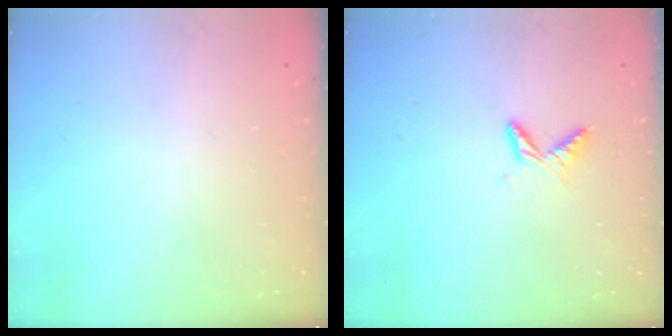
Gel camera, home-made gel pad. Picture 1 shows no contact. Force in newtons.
{"total": 6.2, "press": 6.1, "slide": 0.6}